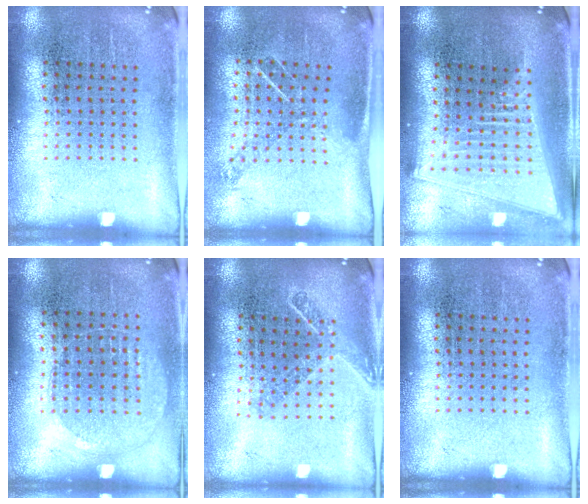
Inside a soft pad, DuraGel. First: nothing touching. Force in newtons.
{"total": 0.9, "press": 0.8, "slide": 0.5}
{"total": 2.1, "press": 1.7, "slide": 1.2}
{"total": 1.0, "press": 0.9, "slide": 0.4}
{"total": 1.6, "press": 1.2, "slide": 1.0}
{"total": 0.0}